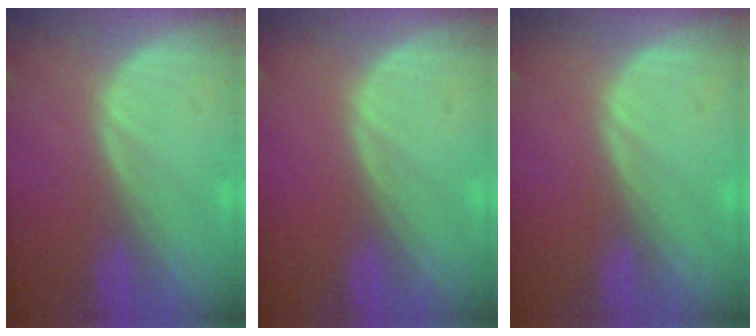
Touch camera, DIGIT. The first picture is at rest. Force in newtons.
{"total": 0.0}
{"total": 0.0}